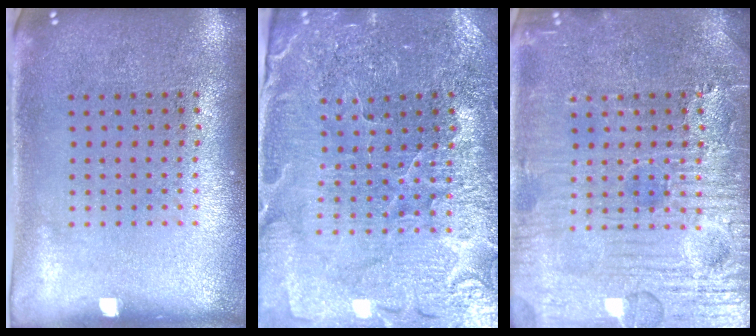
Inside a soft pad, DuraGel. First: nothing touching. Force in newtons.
{"total": 3.3, "press": 3.3, "slide": 0.3}
{"total": 7.1, "press": 7.1, "slide": 0.9}